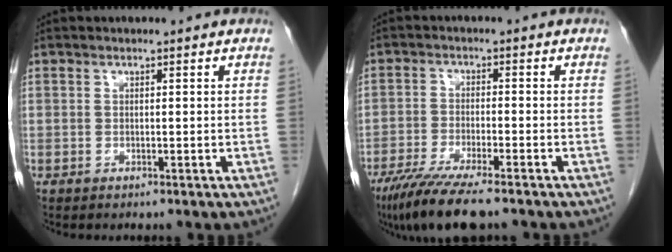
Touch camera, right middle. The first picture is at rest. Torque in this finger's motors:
{"motor_torque": [1.04, -0.87, 0.14, 0.05]}